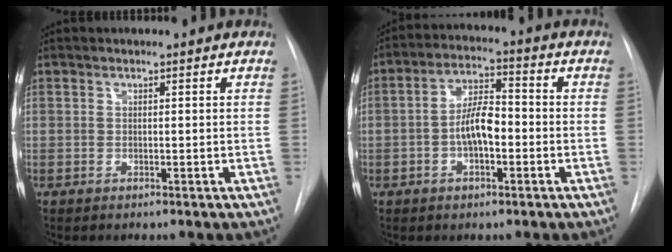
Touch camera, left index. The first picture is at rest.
{"total": 7.0, "force": [-1.6, 2.7, 6.3], "torque": [-0.126, 0.017, -0.031]}